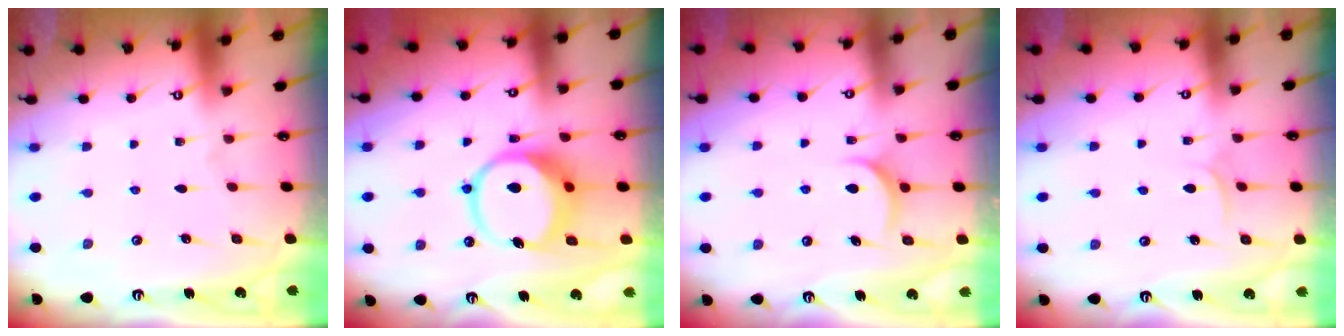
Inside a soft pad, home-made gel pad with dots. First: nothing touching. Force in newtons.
{"total": 12.4, "press": 12.3, "slide": 1.7}
{"total": 7.2, "press": 7.2, "slide": 0.5}
{"total": 4.7, "press": 4.7, "slide": 0.4}